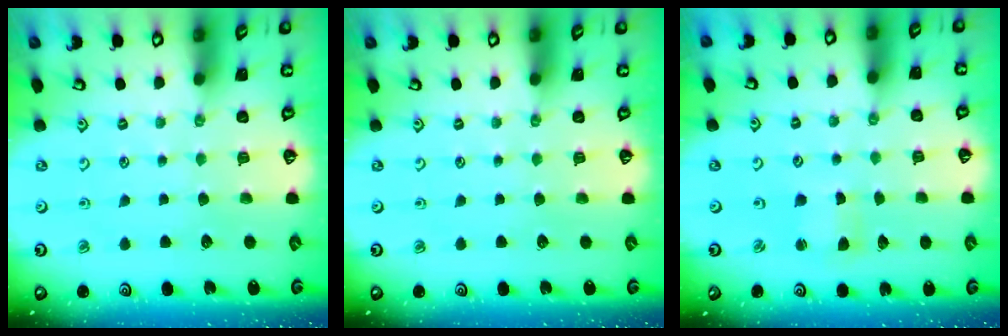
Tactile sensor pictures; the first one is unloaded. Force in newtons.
{"total": 0.0}
{"total": 2.2, "press": 2.2, "slide": 0.3}